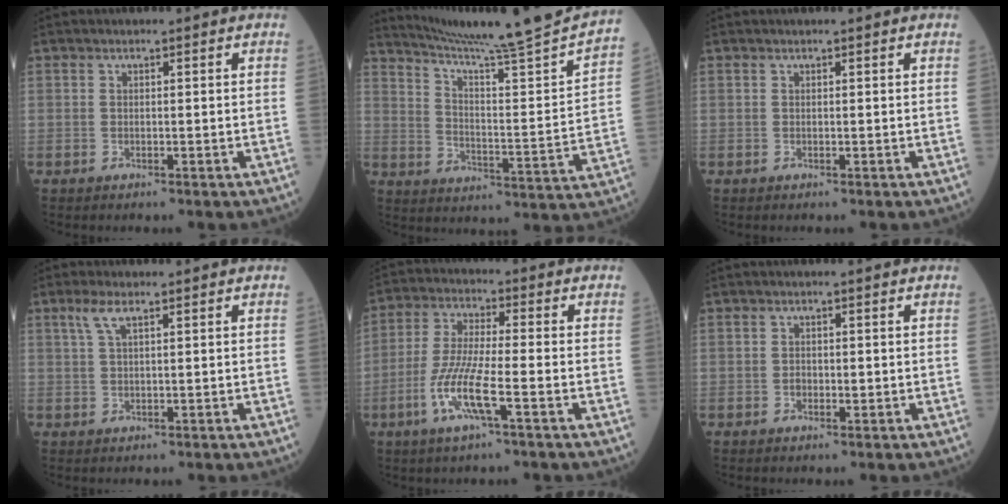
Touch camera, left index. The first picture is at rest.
{"total": 22.9, "force": [20.8, -2.9, 9.1], "torque": [-0.149, -0.085, 0.282]}
{"total": 0.0}
{"total": 2.6, "force": [1.5, 0.3, 2.1], "torque": [-0.054, 0.010, 0.036]}
{"total": 8.6, "force": [-3.5, 0.6, 7.8], "torque": [-0.168, -0.007, -0.072]}
{"total": 1.0, "force": [-0.2, 0.6, 0.7], "torque": [-0.013, 0.002, -0.003]}